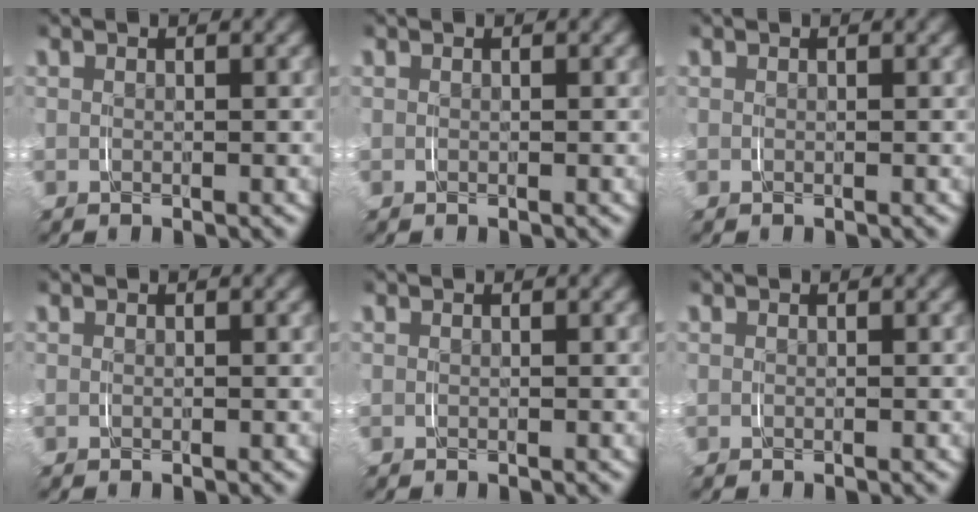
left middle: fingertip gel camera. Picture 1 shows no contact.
{"total": 0.0}
{"total": 0.0}
{"total": 0.0}
{"total": 0.0}
{"total": 0.0}